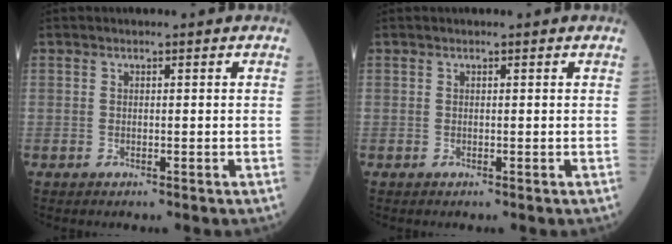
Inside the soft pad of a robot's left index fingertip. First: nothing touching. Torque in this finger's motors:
{"motor_torque": [-0.20, -0.01, 0.04, 0.00]}